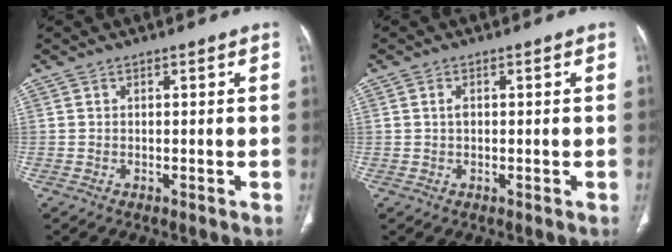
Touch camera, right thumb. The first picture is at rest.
{"total": 1.5, "force": [0.2, 0.9, 1.1], "torque": [-0.021, 0.002, 0.005]}